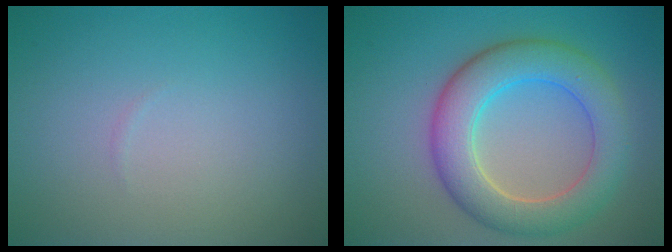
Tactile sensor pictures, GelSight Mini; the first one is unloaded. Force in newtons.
{"total": 6.7, "press": 6.7, "slide": 0.2}